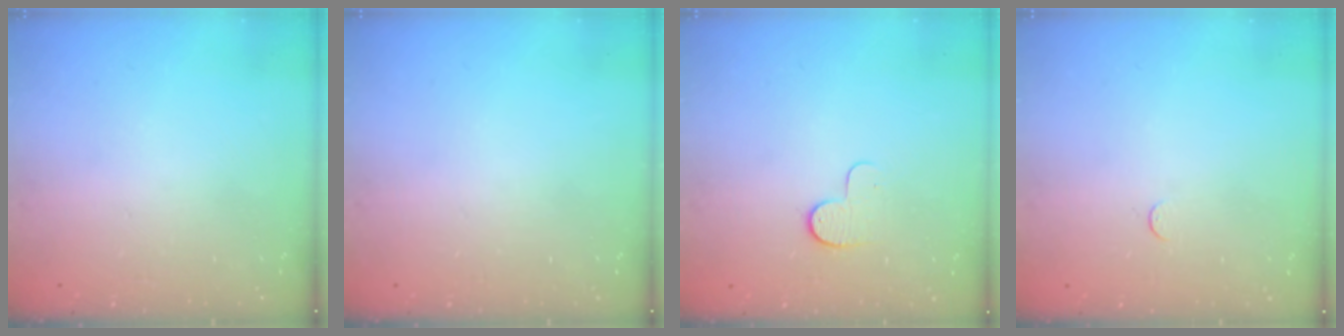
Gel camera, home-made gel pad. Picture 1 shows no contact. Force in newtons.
{"total": 0.0}
{"total": 6.9, "press": 6.8, "slide": 0.7}
{"total": 2.4, "press": 2.4, "slide": 0.3}